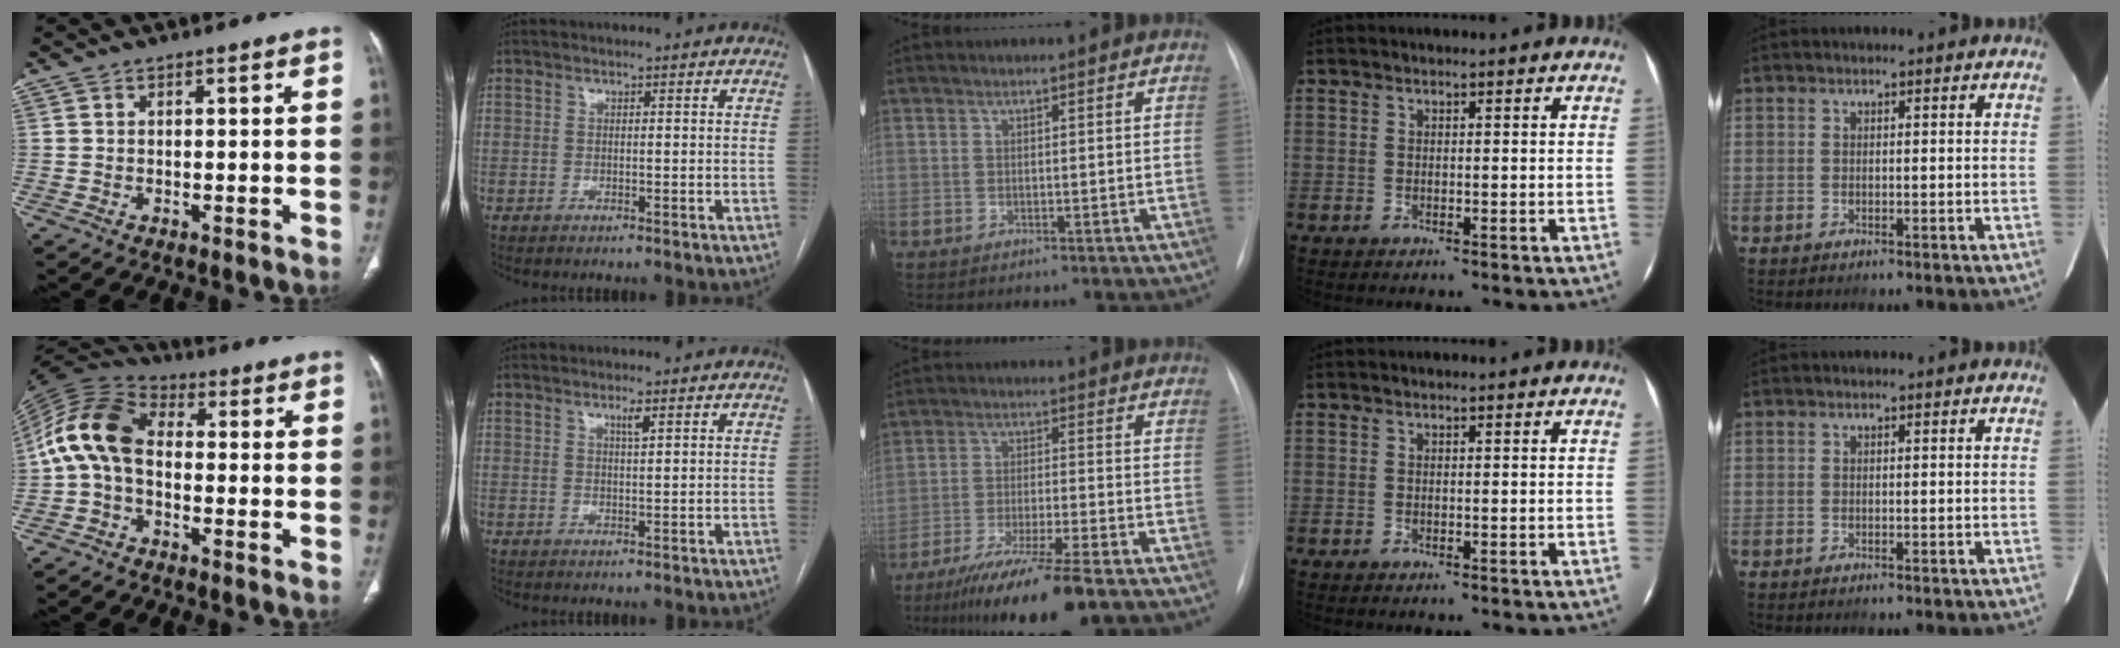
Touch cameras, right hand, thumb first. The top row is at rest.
{"thumb": {"total": 12.4, "force": [-0.5, 8.2, 9.3], "torque": [-0.182, 0.031, -0.025]}, "index": {"total": 1.5, "force": [0.9, 0.0, 1.2], "torque": [-0.022, -0.003, 0.014]}, "middle": {"total": 12.3, "force": [-8.9, 0.1, 8.5], "torque": [-0.149, -0.039, -0.146]}}